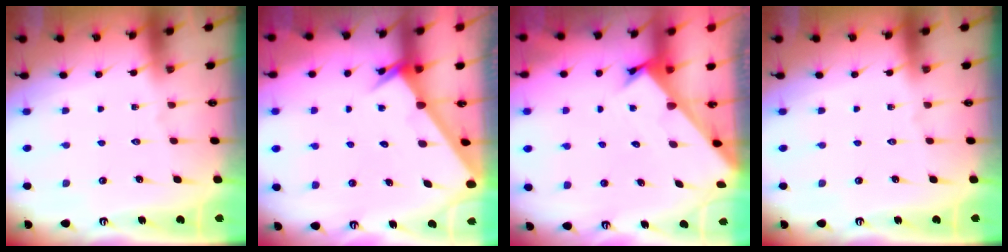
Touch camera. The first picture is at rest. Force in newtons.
{"total": 2.3, "press": 2.3, "slide": 0.2}
{"total": 2.4, "press": 2.4, "slide": 0.2}
{"total": 0.0}